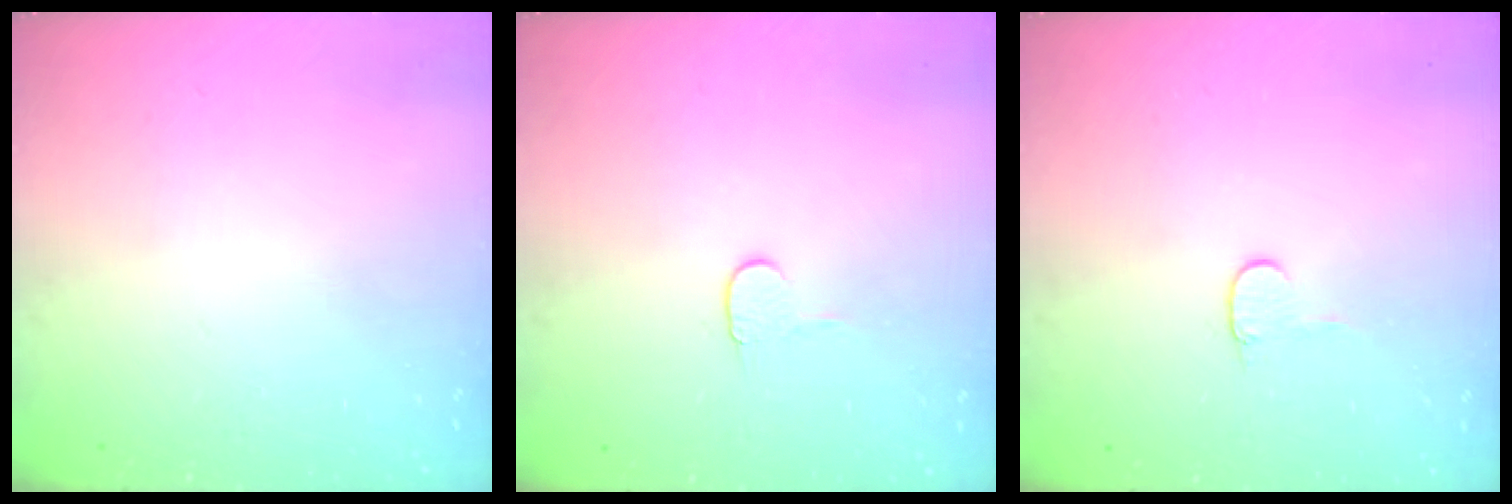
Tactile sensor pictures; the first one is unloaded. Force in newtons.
{"total": 4.1, "press": 4.1, "slide": 0.4}
{"total": 4.0, "press": 4.0, "slide": 0.4}